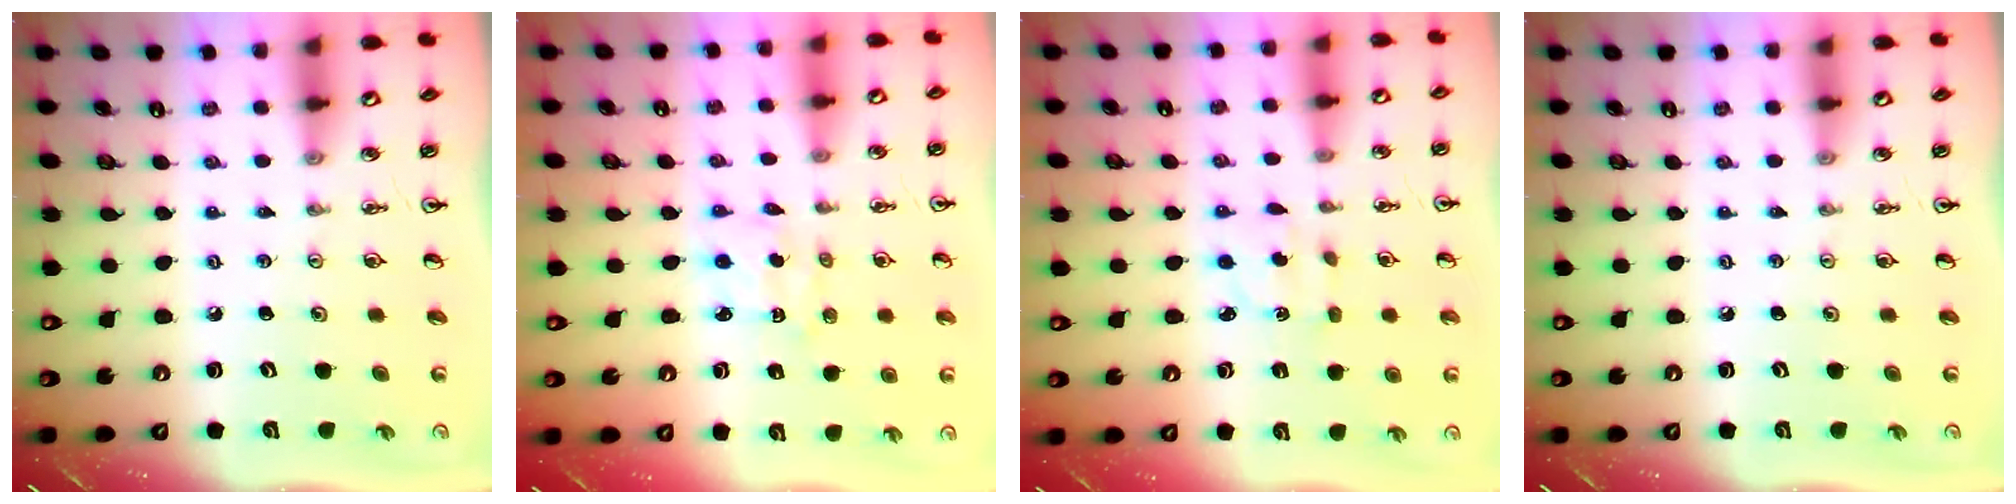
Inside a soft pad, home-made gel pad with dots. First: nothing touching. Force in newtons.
{"total": 2.3, "press": 2.3, "slide": 0.4}
{"total": 2.5, "press": 2.4, "slide": 0.5}
{"total": 0.0}